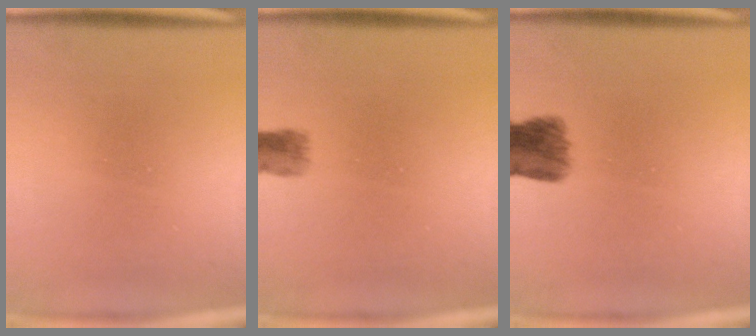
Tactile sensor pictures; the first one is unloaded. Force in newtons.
{"total": 1.3}
{"total": 6.0}